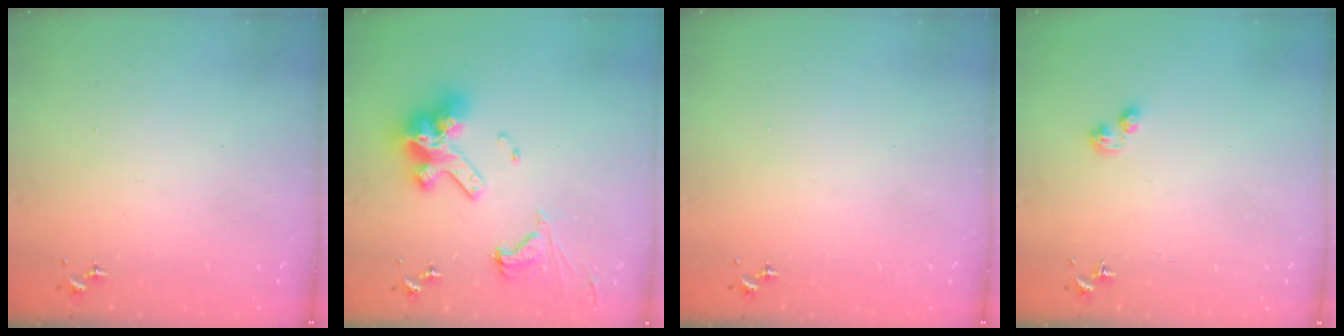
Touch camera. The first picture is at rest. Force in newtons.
{"total": 18.7, "press": 18.5, "slide": 2.2}
{"total": 0.0}
{"total": 3.3, "press": 3.3, "slide": 0.4}